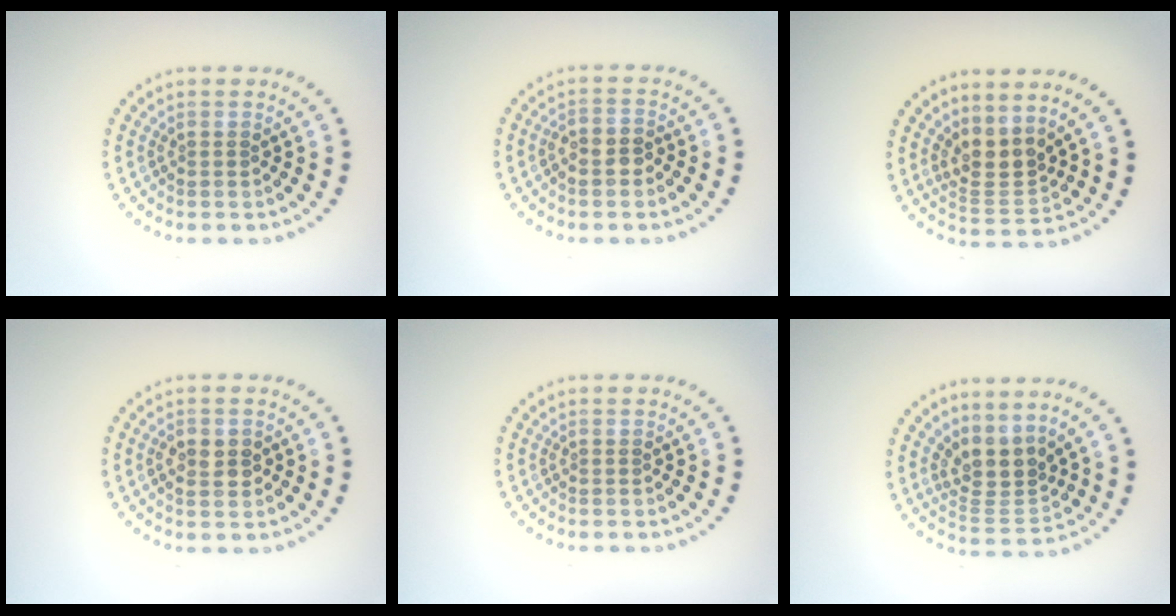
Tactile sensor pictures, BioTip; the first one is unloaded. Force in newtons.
{"total": 1.7, "press": 1.5, "slide": 0.8}
{"total": 2.9, "press": 2.3, "slide": 1.9}
{"total": 2.3, "press": 2.3, "slide": 0.2}
{"total": 0.0}
{"total": 3.5, "press": 2.4, "slide": 2.5}